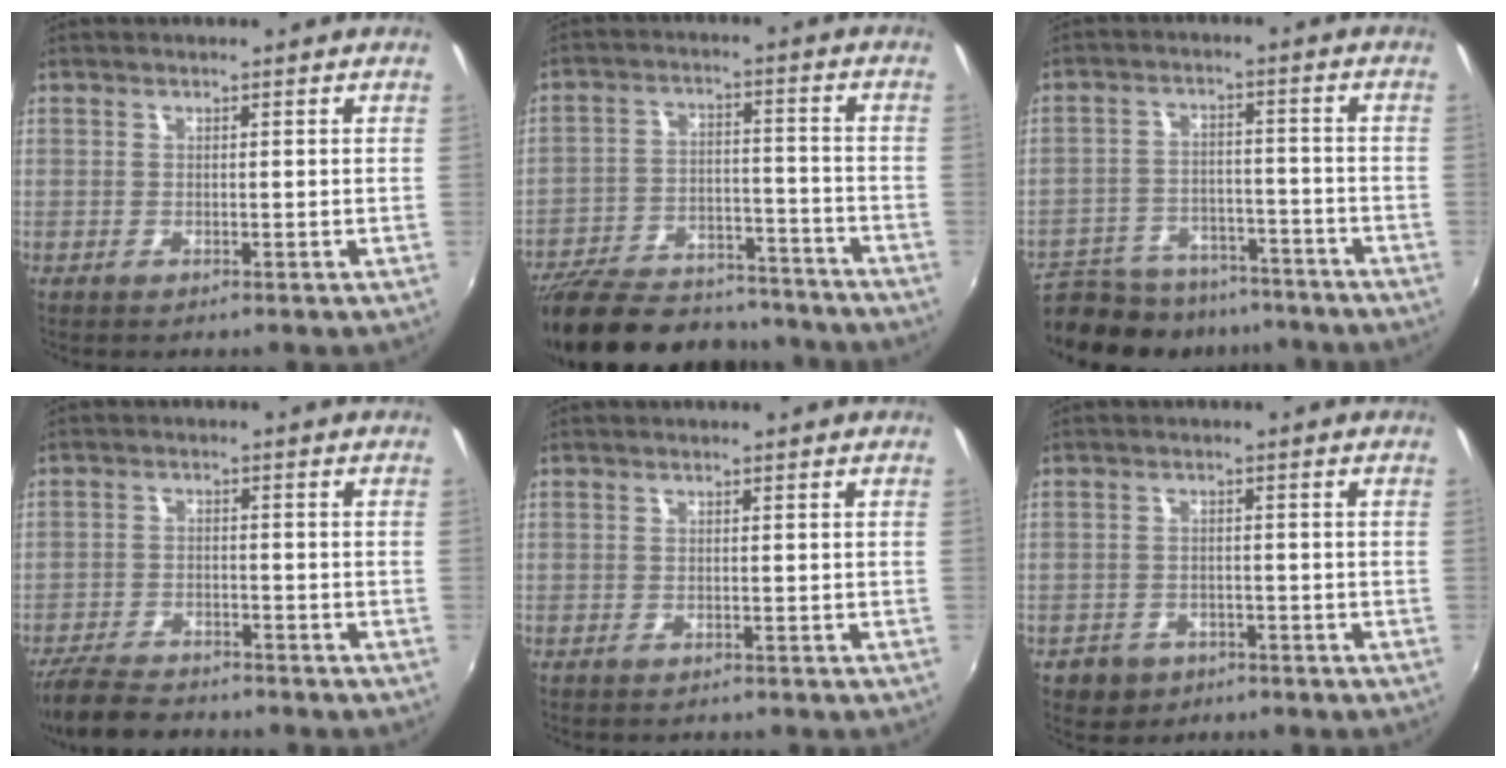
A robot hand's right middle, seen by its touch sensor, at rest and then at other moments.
{"total": 25.8, "force": [-21.7, 8.8, 10.8], "torque": [-0.224, -0.008, -0.307]}
{"total": 17.0, "force": [-14.4, 6.9, 5.8], "torque": [-0.142, 0.001, -0.205]}
{"total": 10.7, "force": [-9.3, 3.3, 4.0], "torque": [-0.113, -0.013, -0.157]}
{"total": 1.0, "force": [-0.9, 0.3, 0.3], "torque": [-0.009, -0.002, -0.012]}
{"total": 5.3, "force": [-3.1, 4.1, 1.4], "torque": [-0.049, 0.001, -0.043]}